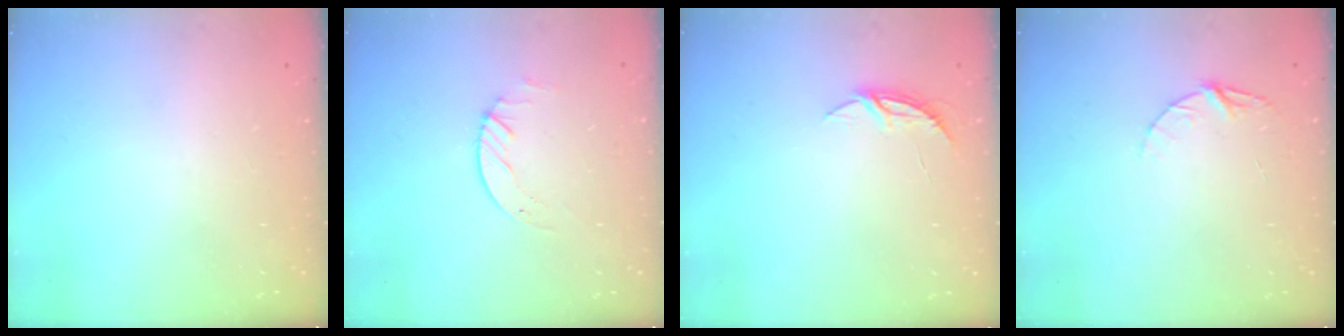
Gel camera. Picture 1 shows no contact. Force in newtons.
{"total": 2.5, "press": 2.5, "slide": 0.2}
{"total": 4.6, "press": 4.6, "slide": 0.4}
{"total": 5.0, "press": 5.0, "slide": 0.5}